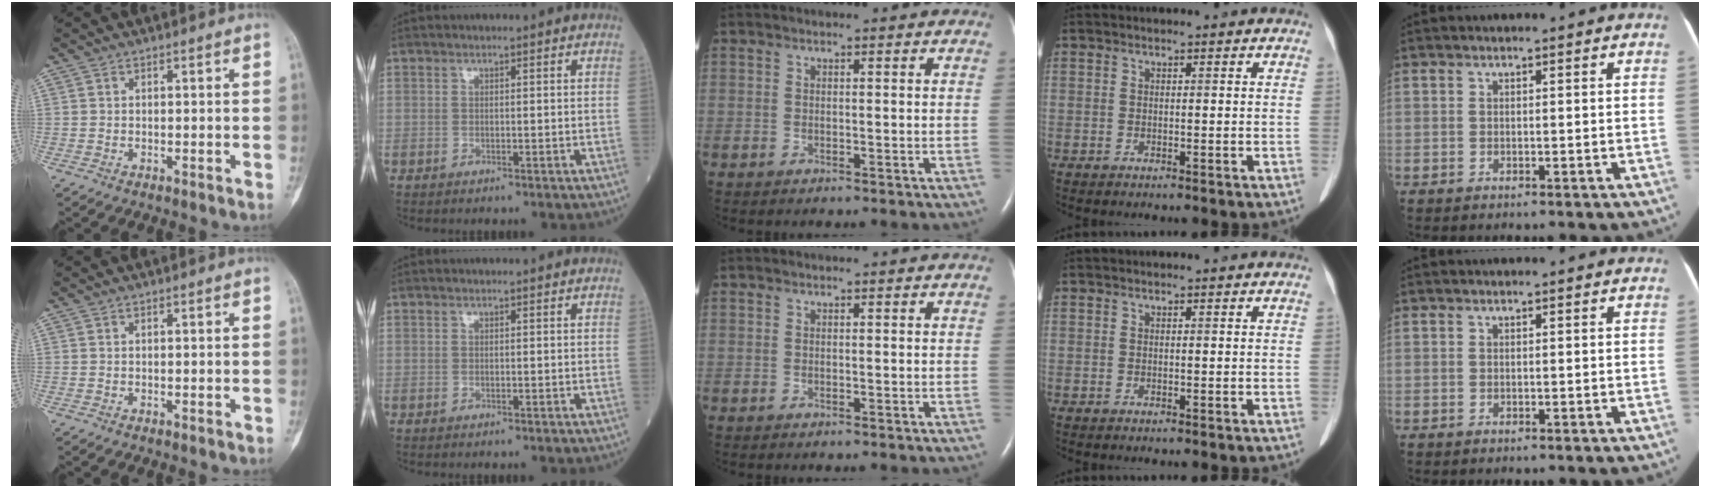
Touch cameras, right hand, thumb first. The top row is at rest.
{}